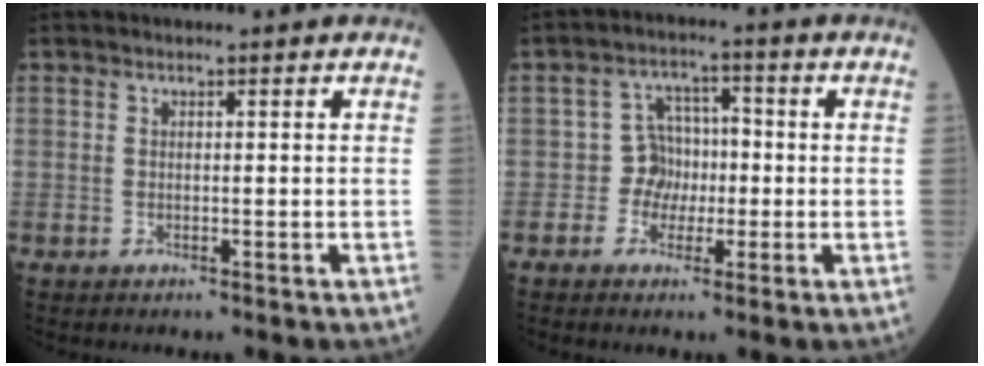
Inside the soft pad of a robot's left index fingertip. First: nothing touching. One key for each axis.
{"total": 4.6, "fx": -1.2, "fy": 4.2, "fz": 1.6, "tx": -0.021, "ty": 0.014, "tz": -0.027}